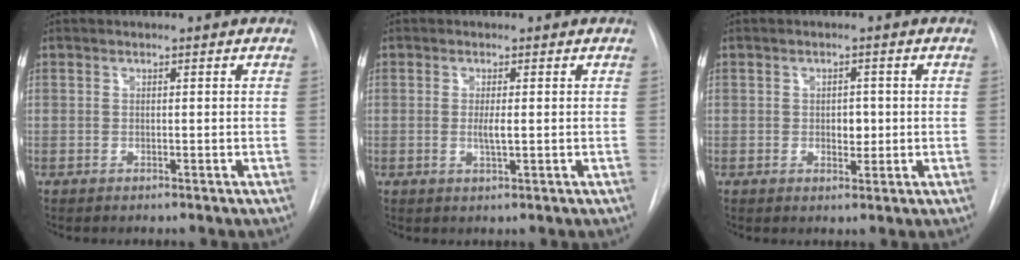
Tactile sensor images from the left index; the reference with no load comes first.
{"total": 1.9, "force": [0.0, 0.2, 1.9], "torque": [-0.040, -0.003, 0.000]}
{"total": 2.4, "force": [-0.1, 1.6, 1.8], "torque": [-0.023, 0.000, 0.003]}